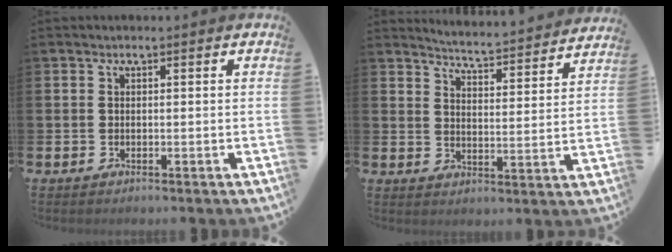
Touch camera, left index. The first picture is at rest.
{"total": 5.0, "force": [5.0, -0.2, 0.4], "torque": [-0.024, -0.048, 0.082]}